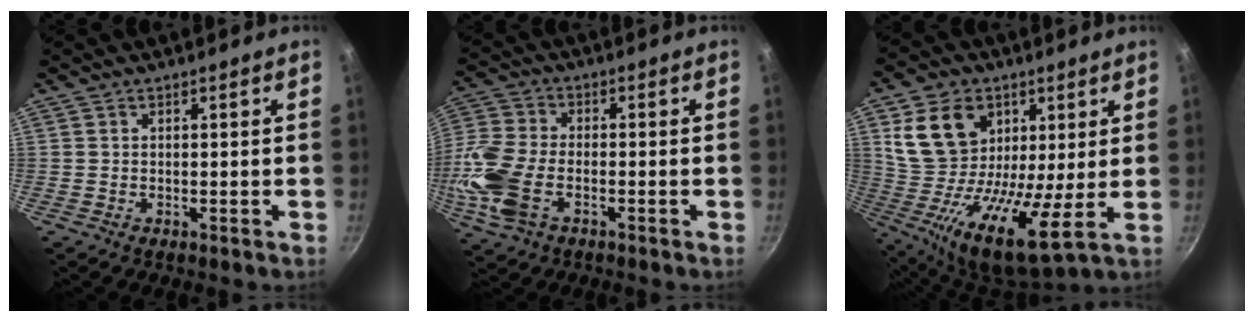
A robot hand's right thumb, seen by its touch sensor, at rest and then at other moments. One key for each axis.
{"total": 13.2, "fx": -3.8, "fy": 7.7, "fz": 10.0, "tx": -0.225, "ty": 0.015, "tz": -0.089}
{"total": 19.6, "fx": 6.6, "fy": 12.2, "fz": 13.8, "tx": -0.245, "ty": -0.017, "tz": 0.111}